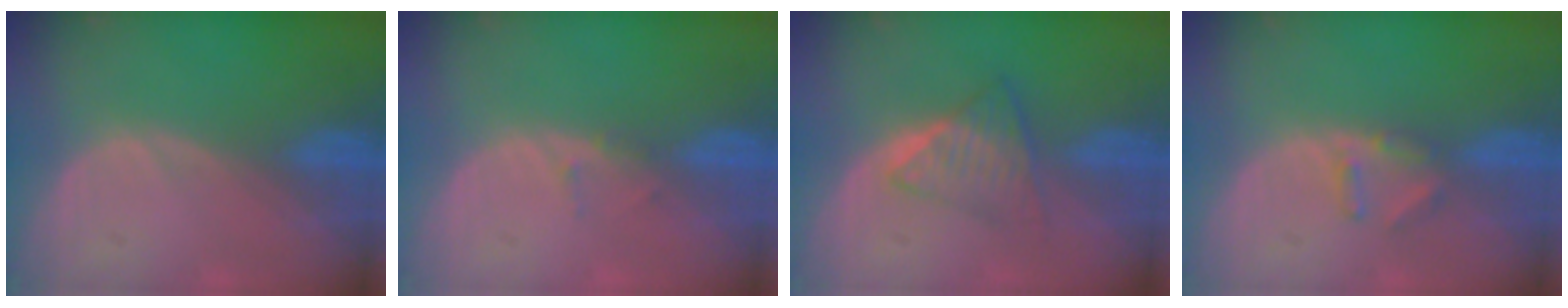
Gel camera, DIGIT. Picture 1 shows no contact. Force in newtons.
{"total": 1.1, "press": 0.8, "slide": 0.7}
{"total": 6.0, "press": 5.1, "slide": 3.2}
{"total": 2.8, "press": 2.7, "slide": 0.4}